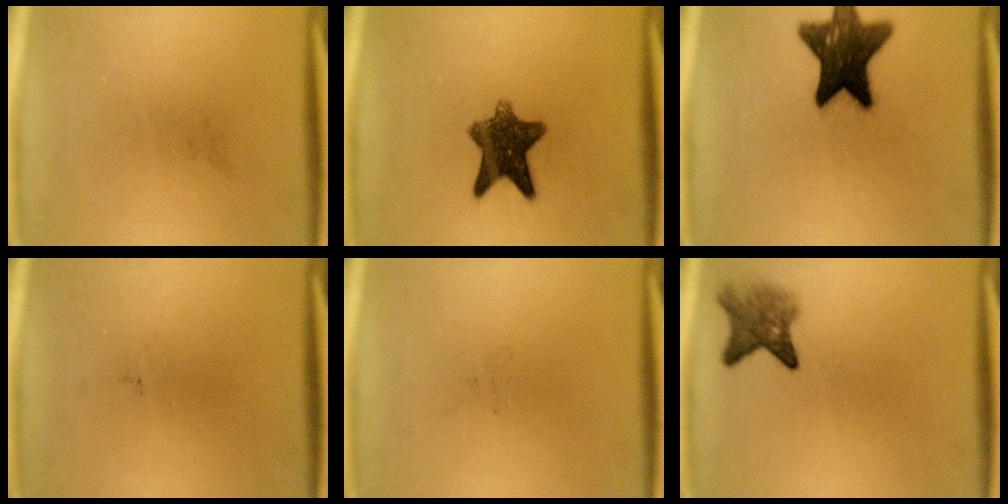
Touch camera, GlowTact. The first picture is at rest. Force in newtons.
{"total": 9.6}
{"total": 14.5}
{"total": 0.0}
{"total": 0.0}
{"total": 4.3}